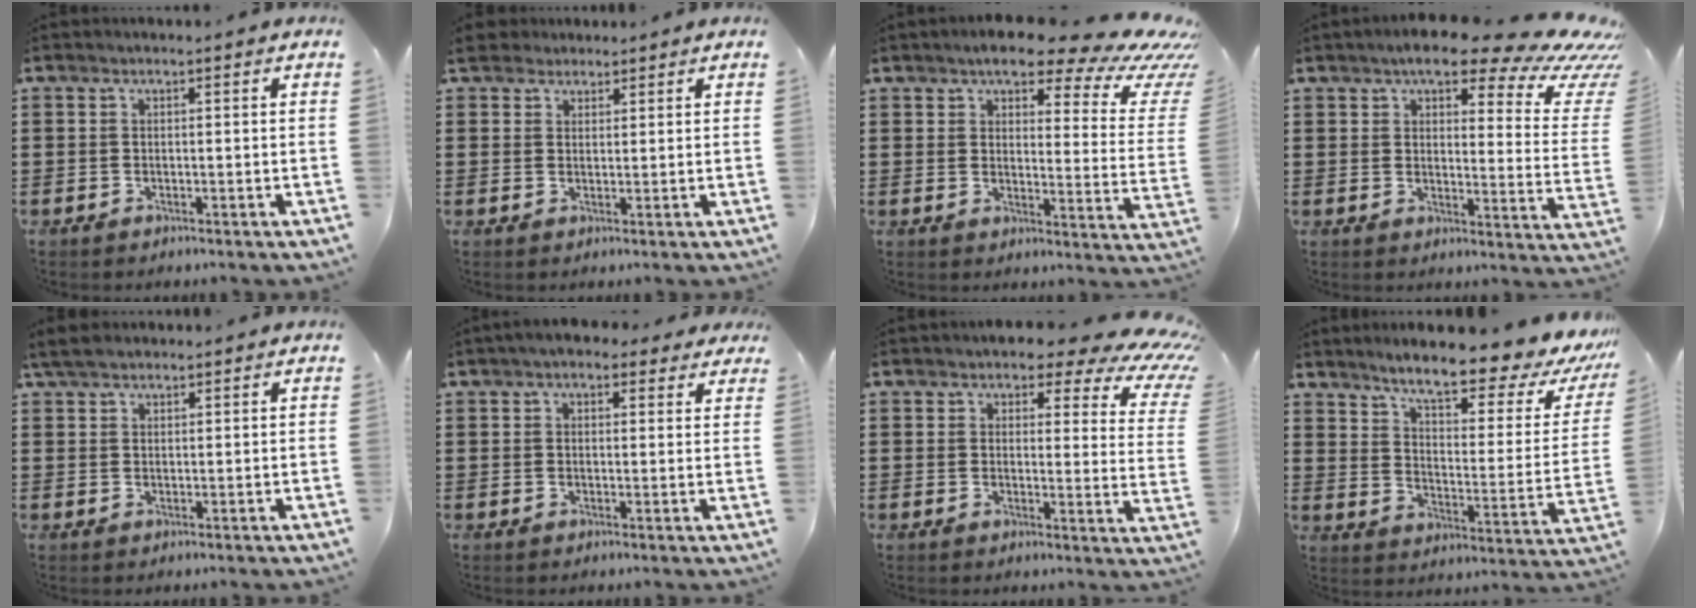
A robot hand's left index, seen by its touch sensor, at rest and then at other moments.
{"total": 3.0, "force": [2.4, 1.7, 0.4], "torque": [-0.020, 0.008, 0.047]}
{"total": 9.7, "force": [7.4, 2.2, 5.8], "torque": [-0.109, -0.043, 0.123]}
{"total": 10.9, "force": [7.9, 2.6, 7.1], "torque": [-0.124, -0.044, 0.130]}
{"total": 3.2, "force": [2.5, 1.3, 1.6], "torque": [-0.038, 0.005, 0.048]}
{"total": 3.7, "force": [2.9, 1.6, 1.7], "torque": [-0.043, 0.003, 0.053]}
{"total": 4.8, "force": [3.6, 1.8, 2.5], "torque": [-0.047, -0.027, 0.055]}
{"total": 9.8, "force": [7.9, 0.7, 5.8], "torque": [-0.120, -0.053, 0.125]}